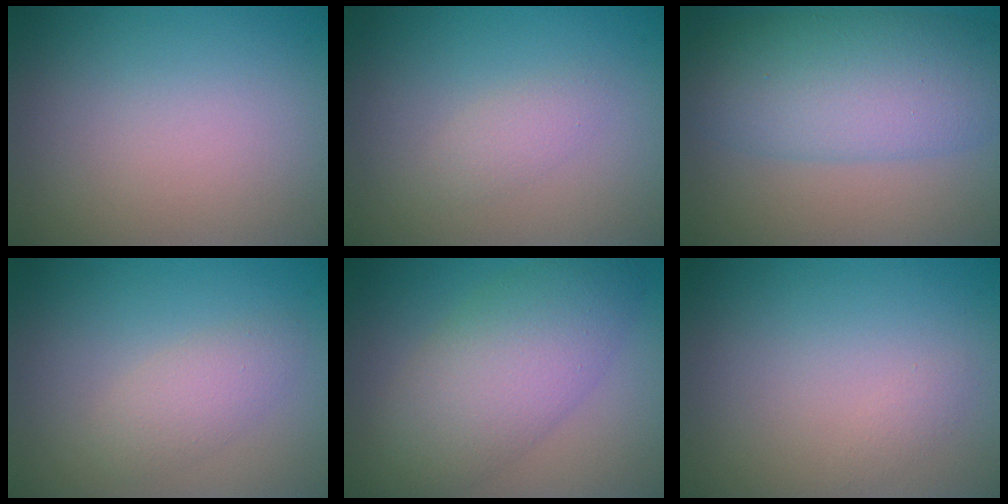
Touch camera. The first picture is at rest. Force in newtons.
{"total": 1.4, "press": 1.4, "slide": 0.0}
{"total": 8.3, "press": 8.3, "slide": 0.0}
{"total": 2.3, "press": 2.3, "slide": 0.1}
{"total": 7.4, "press": 7.4, "slide": 0.1}
{"total": 0.6, "press": 0.6, "slide": 0.1}